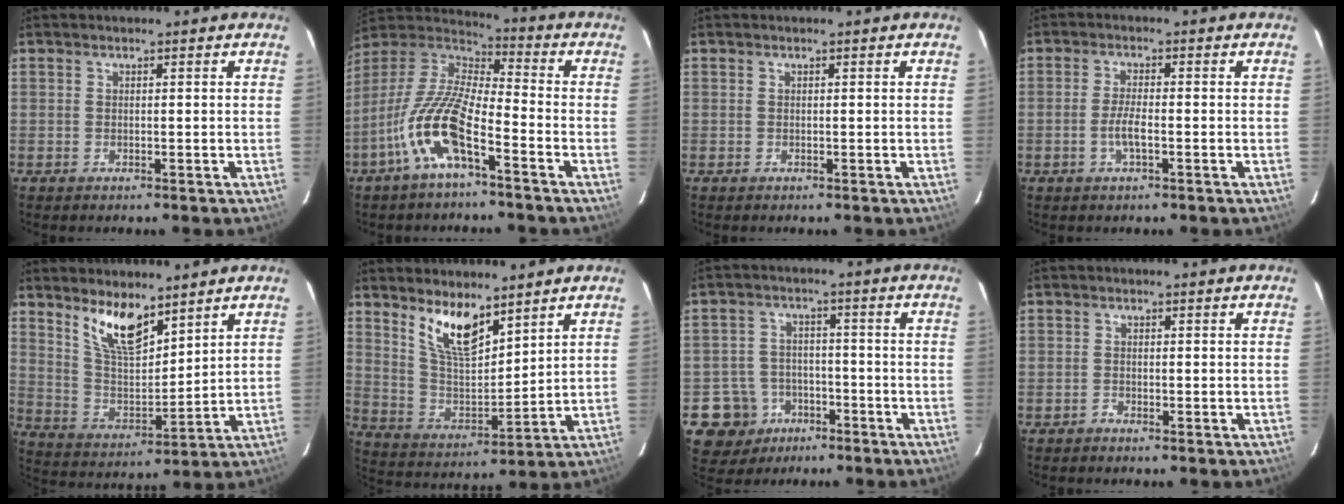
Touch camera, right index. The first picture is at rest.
{"total": 13.9, "force": [-7.0, 3.5, 11.5], "torque": [-0.235, -0.008, -0.142]}
{"total": 0.0}
{"total": 3.5, "force": [-1.2, 0.7, 3.2], "torque": [-0.066, -0.001, -0.024]}
{"total": 11.0, "force": [7.8, 3.7, 6.8], "torque": [-0.126, -0.001, 0.158]}
{"total": 10.9, "force": [7.6, 3.7, 6.9], "torque": [-0.130, -0.004, 0.155]}
{"total": 8.8, "force": [-4.2, 7.8, 0.5], "torque": [-0.033, 0.034, -0.060]}
{"total": 0.8, "force": [-0.6, 0.5, -0.2], "torque": [0.002, 0.005, -0.013]}